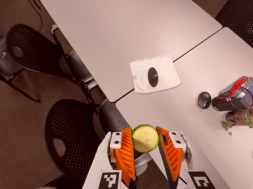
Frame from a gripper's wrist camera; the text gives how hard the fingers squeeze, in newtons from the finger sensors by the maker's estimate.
{"total": 8.3, "left": 8.0, "right": 8.6}